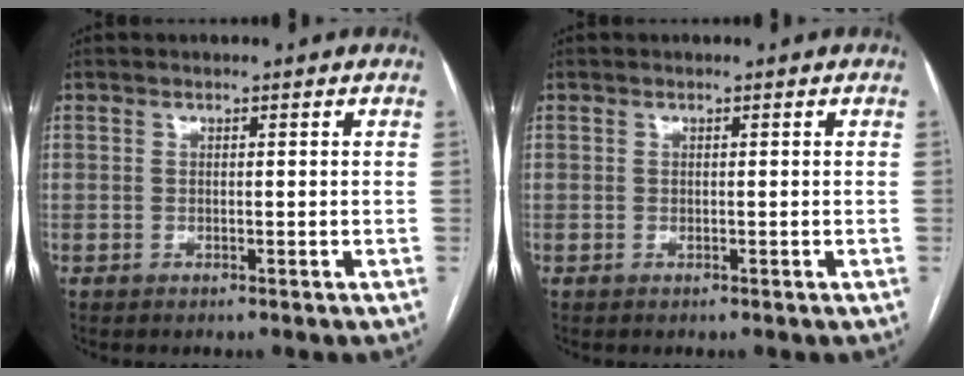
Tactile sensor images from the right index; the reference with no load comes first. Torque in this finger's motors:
{"motor_torque": [0.02, 0.02, 0.04, 0.01]}